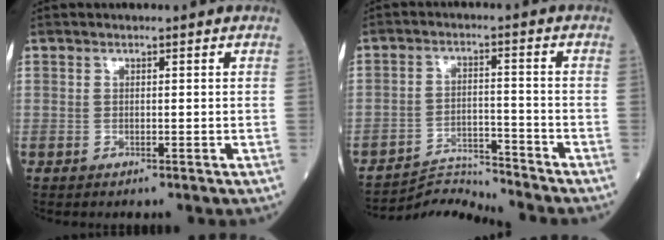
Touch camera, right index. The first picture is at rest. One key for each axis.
{"total": 6.8, "fx": -6.2, "fy": -1.6, "fz": -2.0, "tx": 0.029, "ty": 0.001, "tz": -0.111}